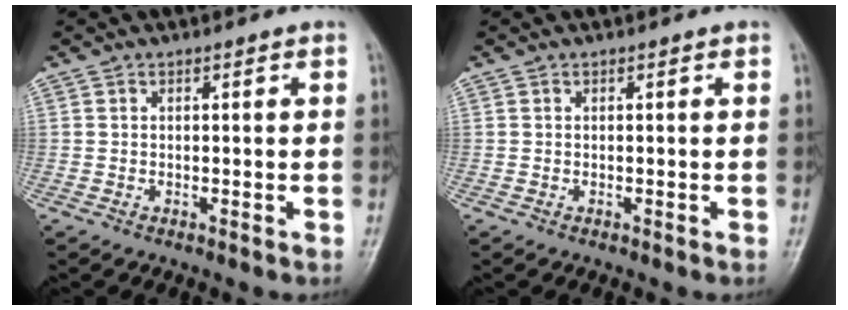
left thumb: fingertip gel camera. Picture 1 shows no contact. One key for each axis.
{"total": 0.0}